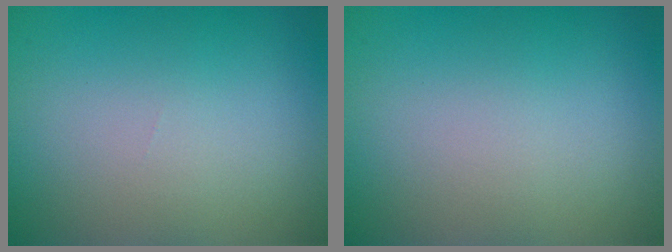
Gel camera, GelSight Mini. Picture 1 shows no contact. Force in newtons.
{"total": 0.0}